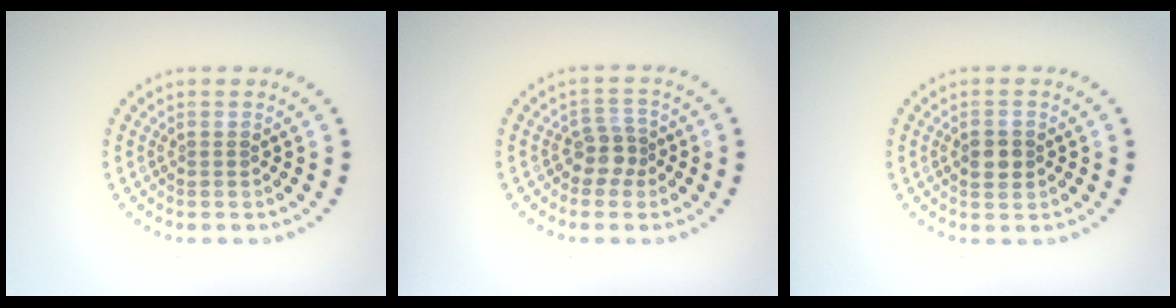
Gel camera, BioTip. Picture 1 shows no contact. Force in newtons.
{"total": 2.3, "press": 1.9, "slide": 1.4}
{"total": 2.4, "press": 2.4, "slide": 0.0}